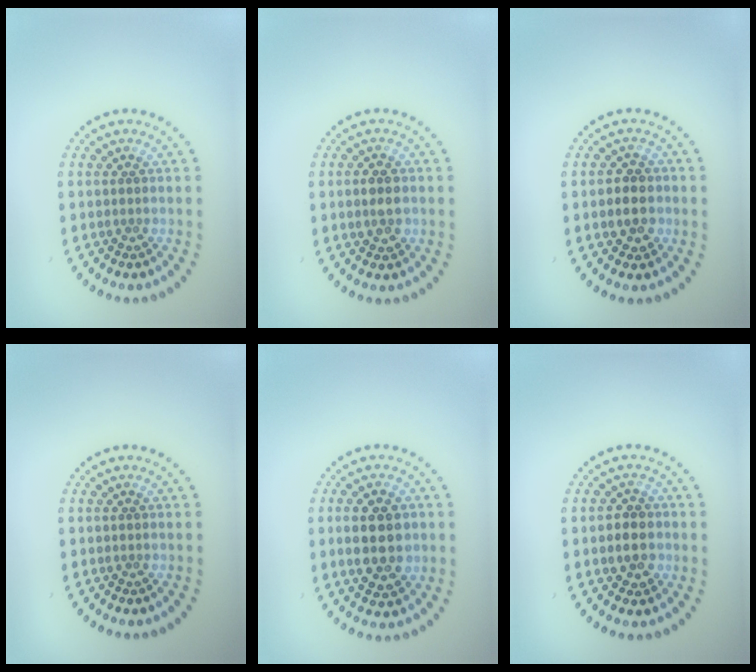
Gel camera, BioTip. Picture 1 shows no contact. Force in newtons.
{"total": 2.3, "press": 2.3, "slide": 0.2}
{"total": 2.8, "press": 2.7, "slide": 0.7}
{"total": 0.0}
{"total": 5.6, "press": 5.6, "slide": 0.5}
{"total": 2.8, "press": 2.7, "slide": 0.7}